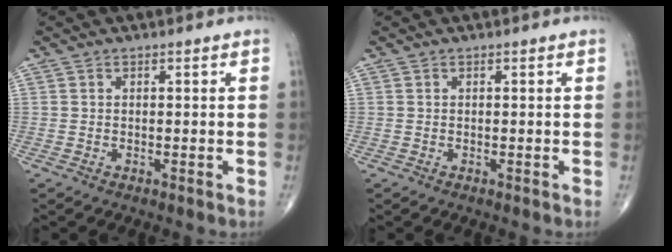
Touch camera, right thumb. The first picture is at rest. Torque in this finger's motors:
{"motor_torque": [-0.02, 0.01, 0.00, 0.00, 0.00]}